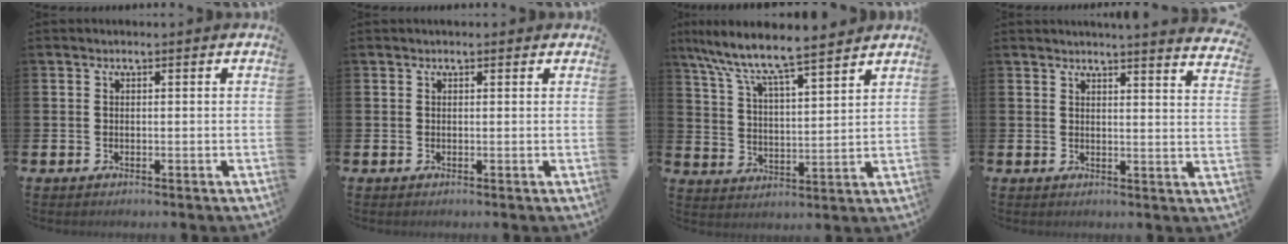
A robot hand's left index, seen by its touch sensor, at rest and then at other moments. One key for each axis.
{"total": 0.5, "fx": 0.4, "fy": 0.3, "fz": 0.2, "tx": 0.010, "ty": -0.002, "tz": 0.004}
{"total": 8.2, "fx": 7.7, "fy": 0.6, "fz": 2.9, "tx": -0.090, "ty": -0.054, "tz": 0.132}
{"total": 3.4, "fx": 3.3, "fy": -0.7, "fz": 0.2, "tx": 0.003, "ty": -0.030, "tz": 0.055}